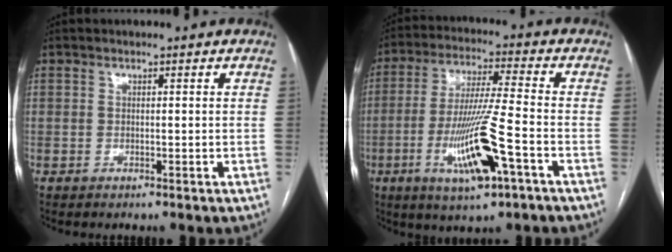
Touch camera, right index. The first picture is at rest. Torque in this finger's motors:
{"motor_torque": [1.98, -0.12, 0.37, 0.21]}